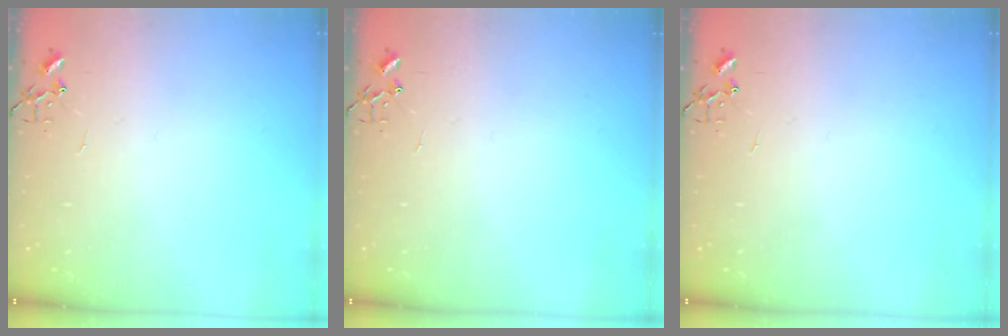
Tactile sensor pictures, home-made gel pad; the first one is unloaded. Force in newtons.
{"total": 0.0}
{"total": 0.0}